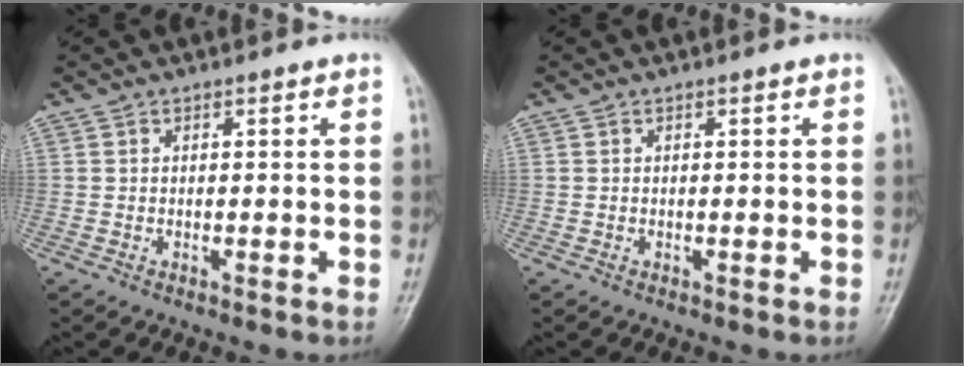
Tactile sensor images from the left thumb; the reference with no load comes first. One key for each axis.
{"total": 0.0}